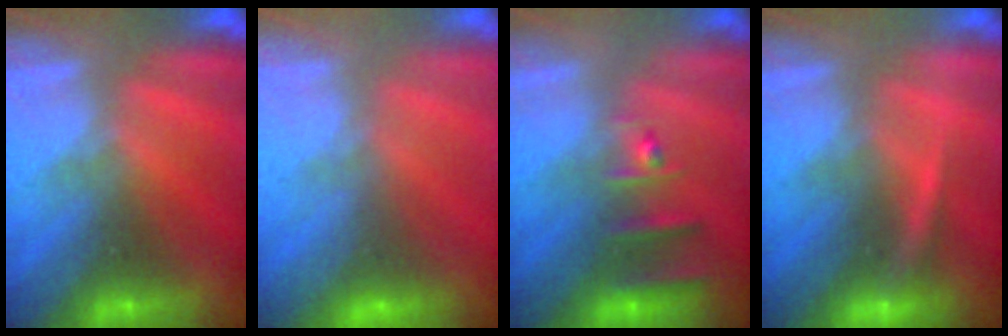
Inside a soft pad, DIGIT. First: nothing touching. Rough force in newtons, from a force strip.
{"total": 7.3}
{"total": 2.5}
{"total": 3.0}